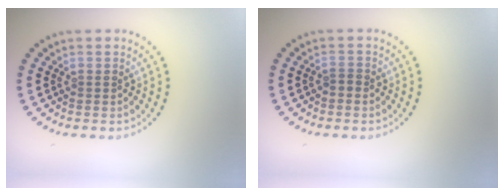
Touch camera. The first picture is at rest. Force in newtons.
{"total": 0.8, "press": 0.7, "slide": 0.3}